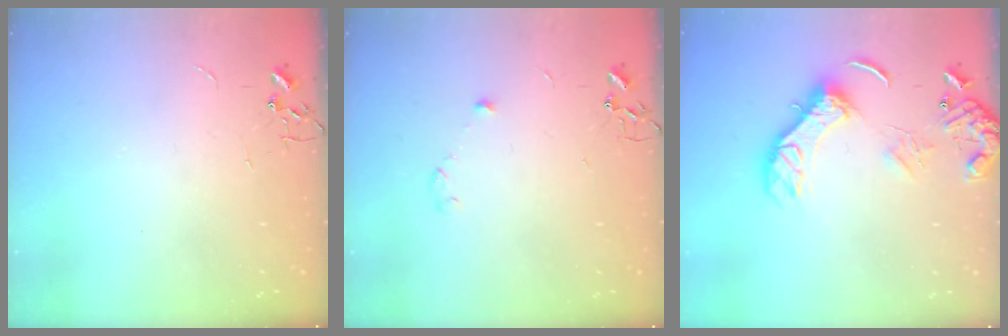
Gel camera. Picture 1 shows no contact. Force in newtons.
{"total": 4.0, "press": 3.7, "slide": 1.6}
{"total": 13.6, "press": 13.4, "slide": 1.8}